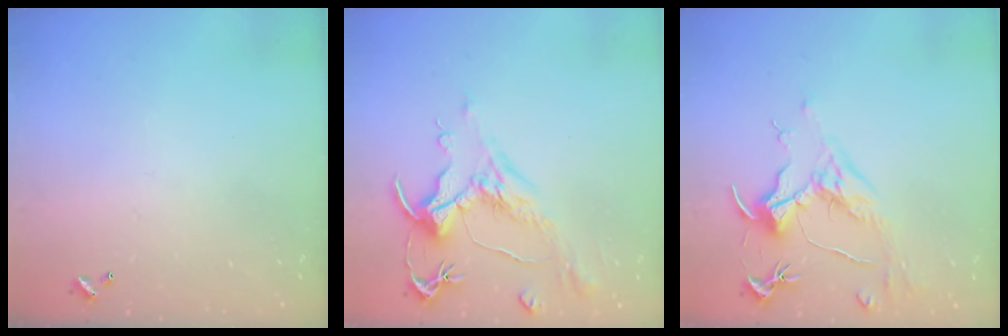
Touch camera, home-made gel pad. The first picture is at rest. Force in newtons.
{"total": 1.6, "press": 0.7, "slide": 1.4}
{"total": 1.6, "press": 1.4, "slide": 0.8}